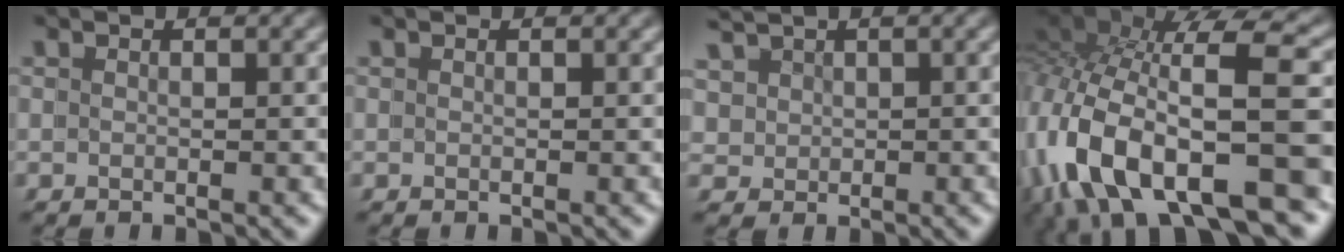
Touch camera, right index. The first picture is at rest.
{"total": 0.0}
{"total": 2.1, "force": [1.4, 1.6, 0.4], "torque": [-0.012, -0.013, 0.032]}
{"total": 12.3, "force": [-0.9, 6.5, 10.4], "torque": [-0.212, -0.036, 0.006]}